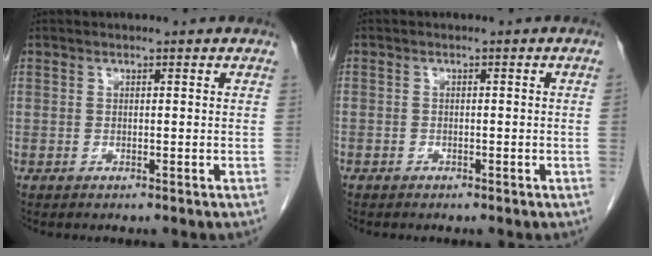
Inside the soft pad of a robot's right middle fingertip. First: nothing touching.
{"total": 0.6, "force": [-0.4, 0.0, 0.5], "torque": [-0.010, 0.004, -0.006]}